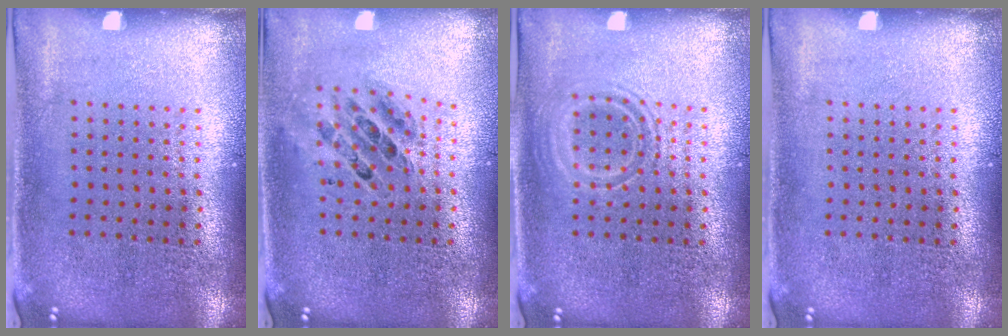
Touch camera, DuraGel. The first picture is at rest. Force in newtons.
{"total": 0.6, "press": 0.6, "slide": 0.1}
{"total": 1.0, "press": 1.0, "slide": 0.2}
{"total": 0.0}